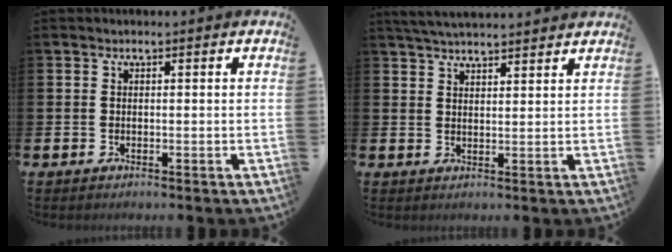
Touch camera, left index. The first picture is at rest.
{"total": 3.9, "force": [3.9, 0.3, 0.6], "torque": [-0.018, -0.013, 0.071]}